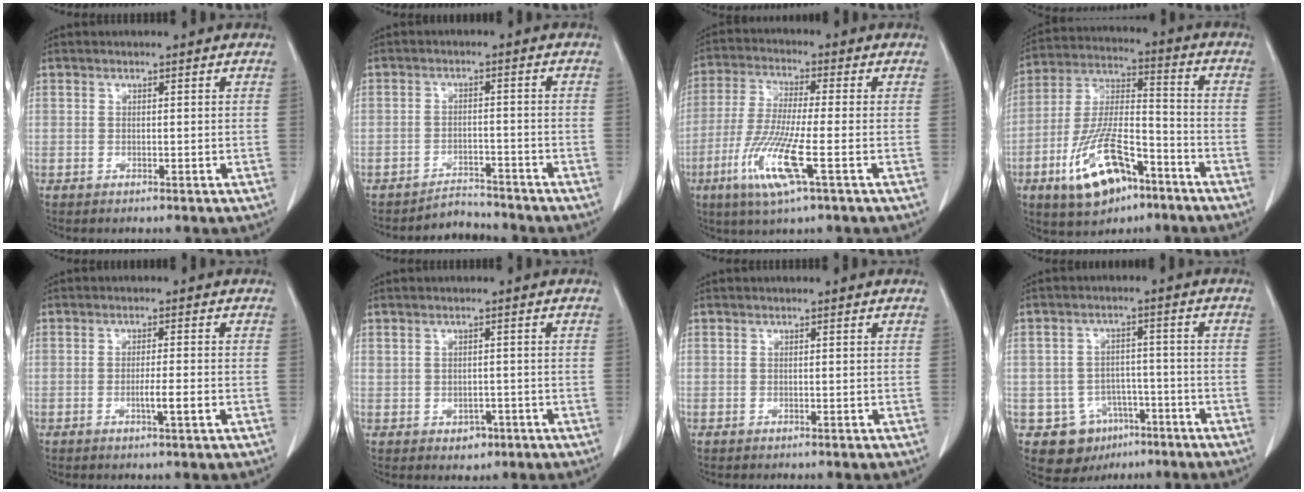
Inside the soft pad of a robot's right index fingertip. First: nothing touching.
{"total": 3.7, "force": [-3.5, 0.7, -0.8], "torque": [0.012, 0.003, -0.053]}
{"total": 10.9, "force": [-4.1, 0.4, 10.1], "torque": [-0.214, -0.024, -0.083]}
{"total": 15.0, "force": [-8.0, 5.6, 11.4], "torque": [-0.231, 0.001, -0.136]}
{"total": 3.1, "force": [-1.0, -0.1, 3.0], "torque": [-0.050, -0.002, -0.016]}
{"total": 2.4, "force": [-0.7, 1.9, 1.3], "torque": [-0.016, 0.005, 0.002]}
{"total": 0.0}
{"total": 7.9, "force": [-3.8, 6.7, 1.6], "torque": [-0.022, 0.013, -0.043]}